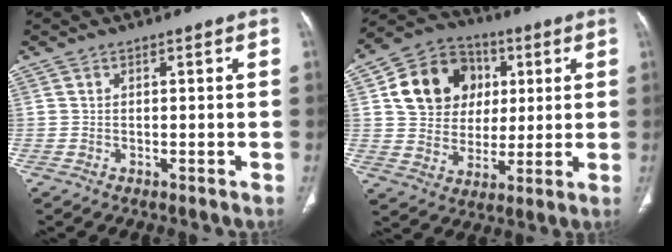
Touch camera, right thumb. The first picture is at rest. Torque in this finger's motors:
{"motor_torque": [-0.59, 0.77, 0.59, 0.21, 0.13]}